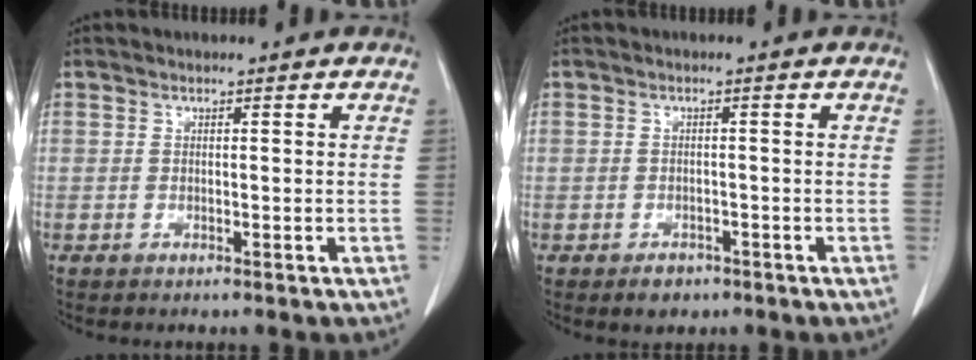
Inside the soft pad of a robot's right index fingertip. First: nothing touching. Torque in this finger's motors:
{"motor_torque": [-0.90, -0.17, -0.59, -0.18]}